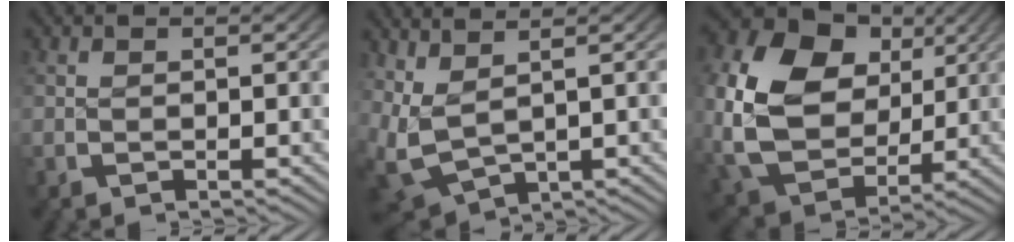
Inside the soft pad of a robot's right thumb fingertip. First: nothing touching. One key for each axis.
{"total": 6.6, "fx": 0.4, "fy": 4.8, "fz": 4.4, "tx": -0.126, "ty": -0.041, "tz": 0.035}
{"total": 17.5, "fx": 1.8, "fy": 13.4, "fz": 11.2, "tx": -0.277, "ty": -0.042, "tz": 0.043}